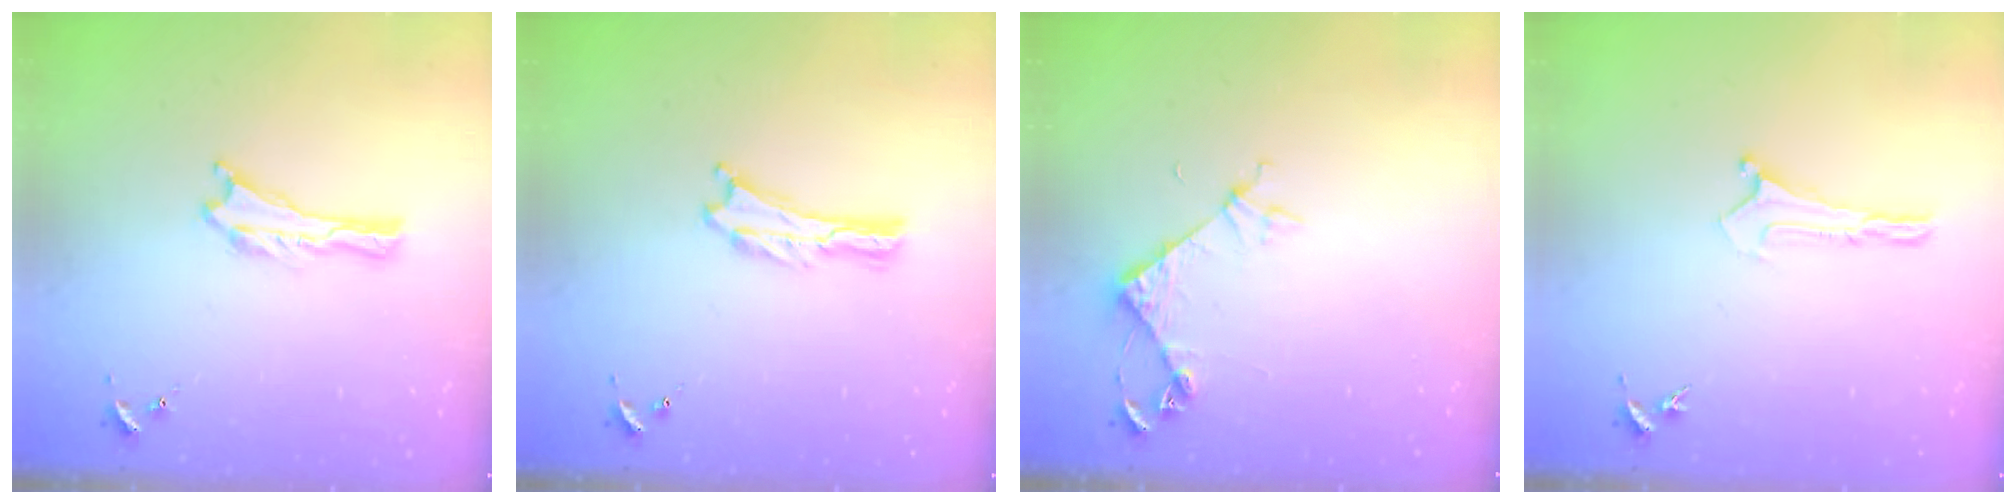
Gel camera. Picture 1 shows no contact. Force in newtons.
{"total": 0.0}
{"total": 4.6, "press": 4.6, "slide": 0.3}
{"total": 0.0}